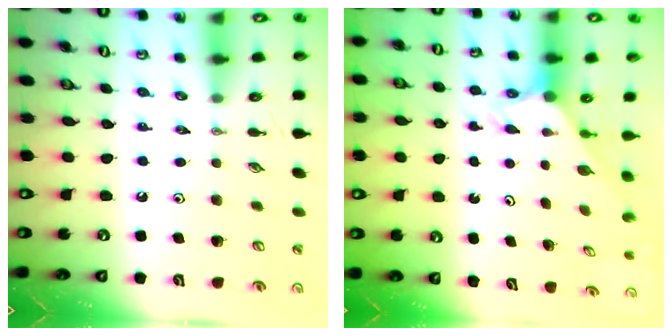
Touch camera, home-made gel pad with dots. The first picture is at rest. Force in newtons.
{"total": 2.7, "press": 2.7, "slide": 0.1}